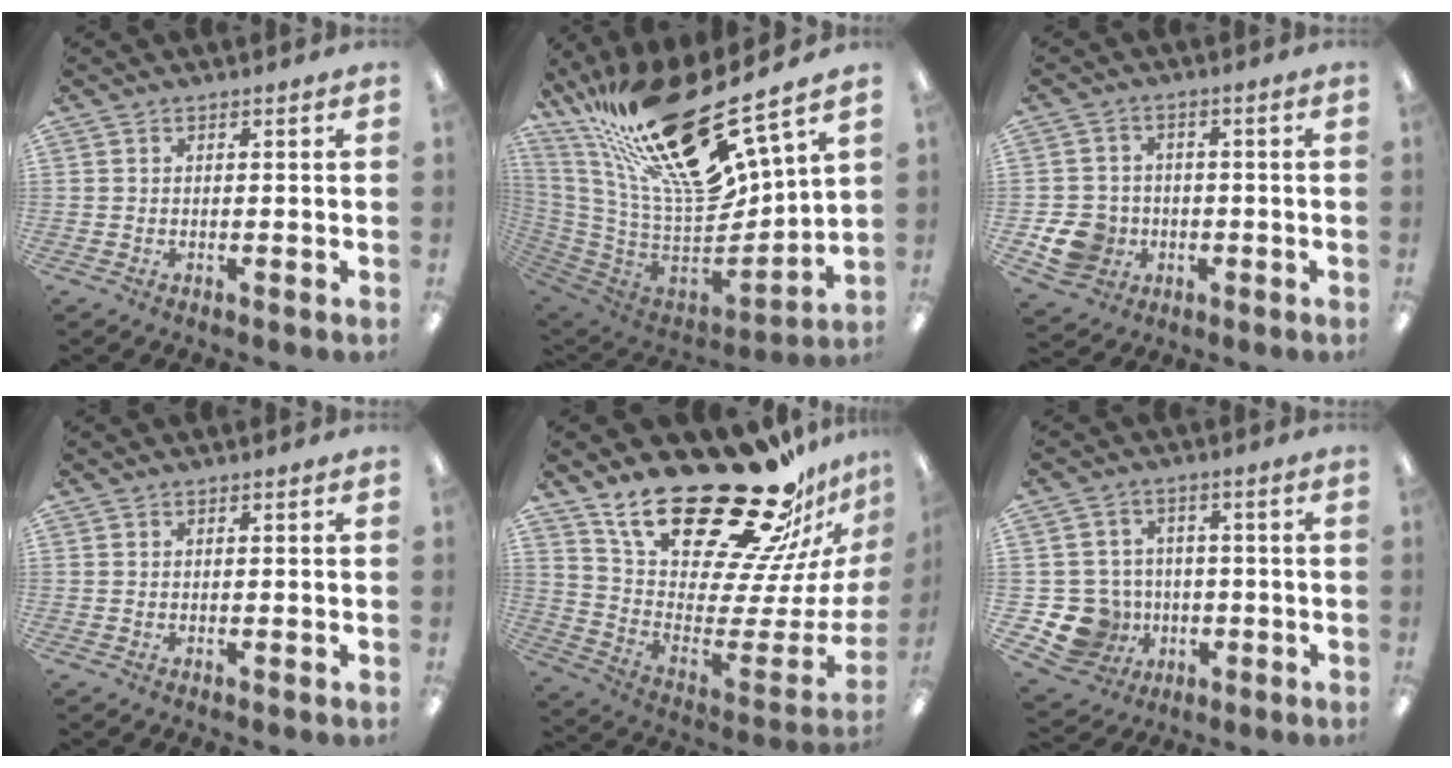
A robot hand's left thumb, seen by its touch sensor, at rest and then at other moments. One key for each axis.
{"total": 29.3, "fx": 20.6, "fy": 7.9, "fz": 19.2, "tx": -0.316, "ty": -0.162, "tz": 0.352}
{"total": 8.3, "fx": -2.4, "fy": 7.5, "fz": 2.8, "tx": -0.070, "ty": 0.020, "tz": -0.037}
{"total": 0.0}
{"total": 31.3, "fx": 22.1, "fy": 11.8, "fz": 18.7, "tx": -0.289, "ty": -0.161, "tz": 0.400}
{"total": 10.2, "fx": -2.7, "fy": 9.6, "fz": 2.3, "tx": -0.083, "ty": 0.022, "tz": -0.038}